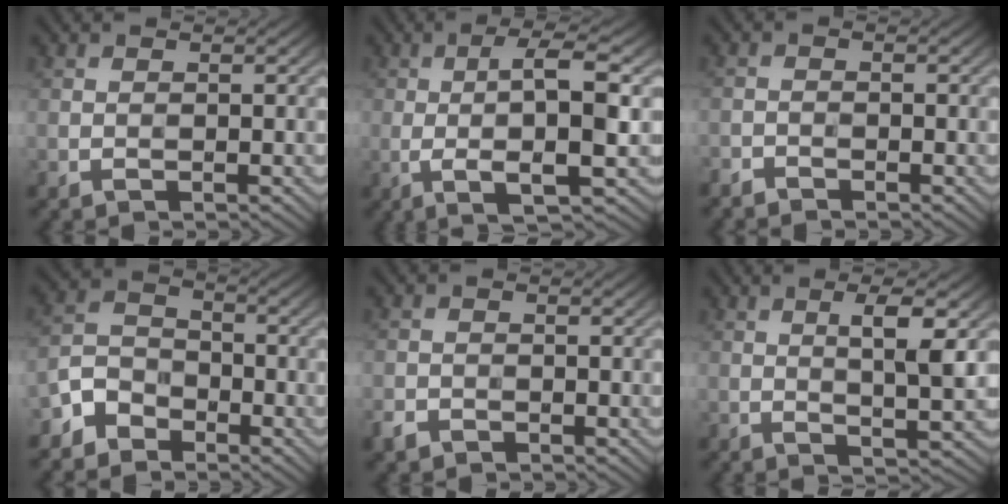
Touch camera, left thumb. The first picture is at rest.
{"total": 7.4, "force": [0.3, 1.3, 7.3], "torque": [-0.123, 0.016, 0.001]}
{"total": 2.0, "force": [-2.0, 0.2, 0.0], "torque": [-0.002, -0.009, -0.035]}
{"total": 5.1, "force": [-3.9, 3.0, 1.4], "torque": [-0.038, -0.005, -0.093]}
{"total": 2.2, "force": [-1.8, 1.1, 0.7], "torque": [-0.016, -0.012, -0.038]}
{"total": 4.1, "force": [1.6, 0.2, 3.7], "torque": [-0.065, 0.006, 0.031]}